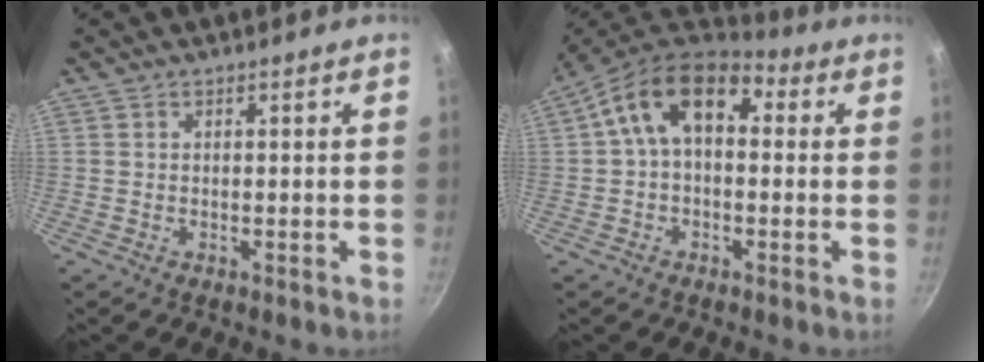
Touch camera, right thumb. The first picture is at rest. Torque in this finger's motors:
{"motor_torque": [-0.21, 2.15, 0.78, -0.59, 0.11]}